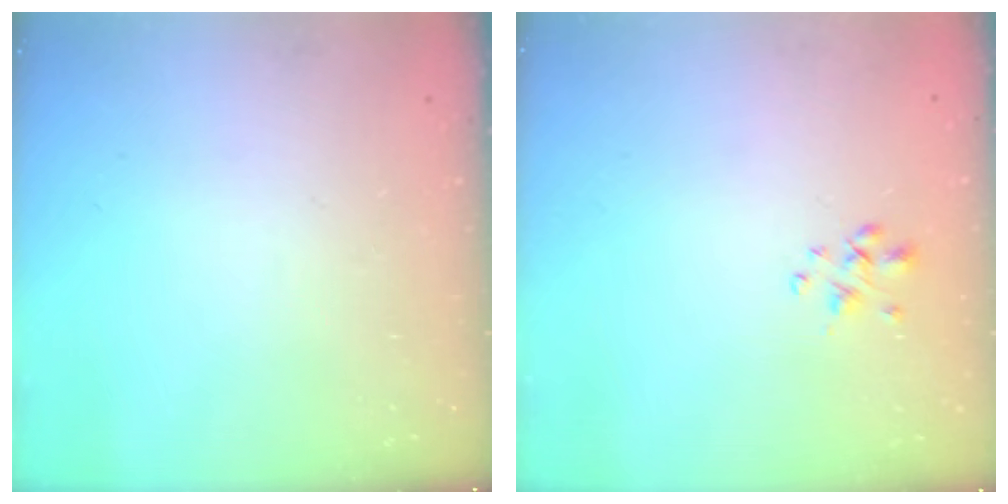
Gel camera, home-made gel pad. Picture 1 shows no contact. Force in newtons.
{"total": 1.9, "press": 1.7, "slide": 0.8}